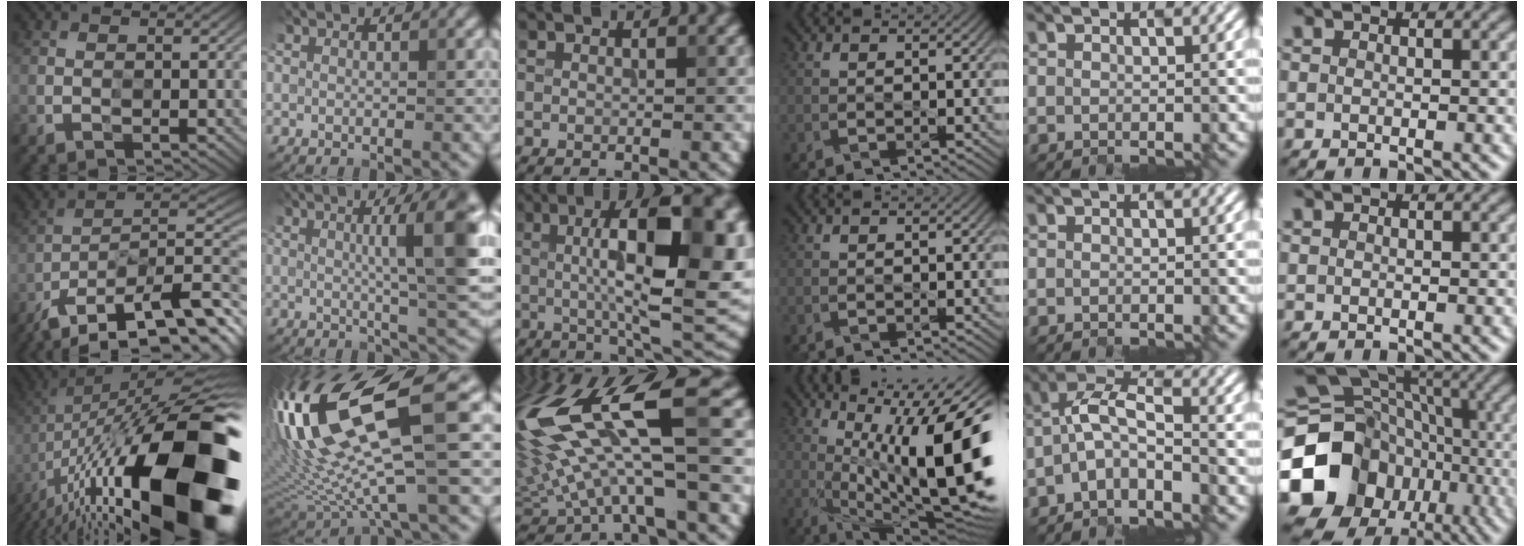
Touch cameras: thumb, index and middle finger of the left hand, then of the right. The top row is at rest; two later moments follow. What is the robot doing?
{"motion": "open", "object": "glasses case"}